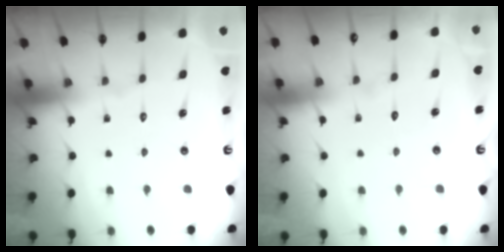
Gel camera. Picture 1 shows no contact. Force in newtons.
{"total": 1.8, "press": 1.8, "slide": 0.1}